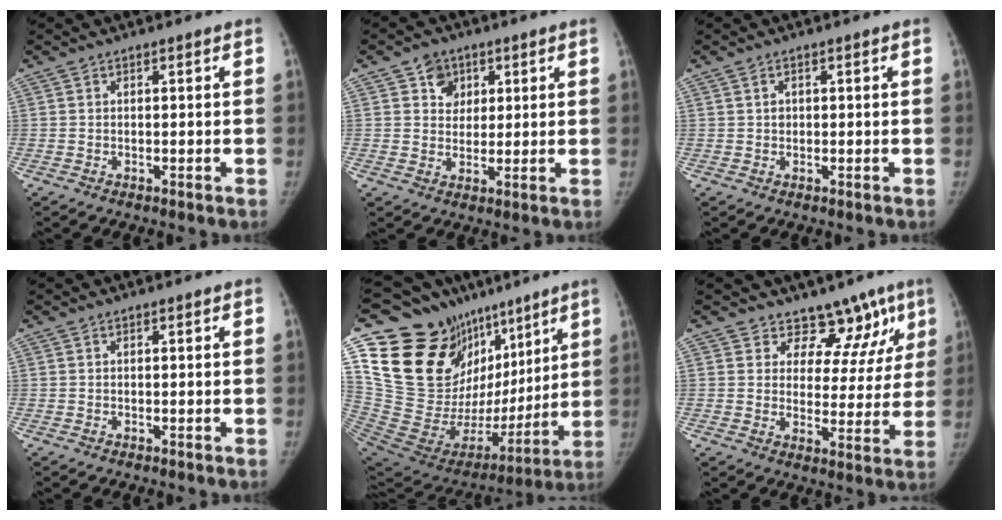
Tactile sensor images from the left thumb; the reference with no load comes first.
{"total": 5.6, "force": [2.4, 4.8, 1.6], "torque": [0.008, -0.005, 0.036]}
{"total": 1.2, "force": [0.4, 1.0, 0.5], "torque": [-0.003, 0.001, 0.006]}
{"total": 0.0}
{"total": 33.7, "force": [14.9, 20.8, 22.0], "torque": [-0.330, 0.000, 0.281]}
{"total": 11.6, "force": [8.8, 7.1, 2.6], "torque": [0.022, -0.046, 0.102]}